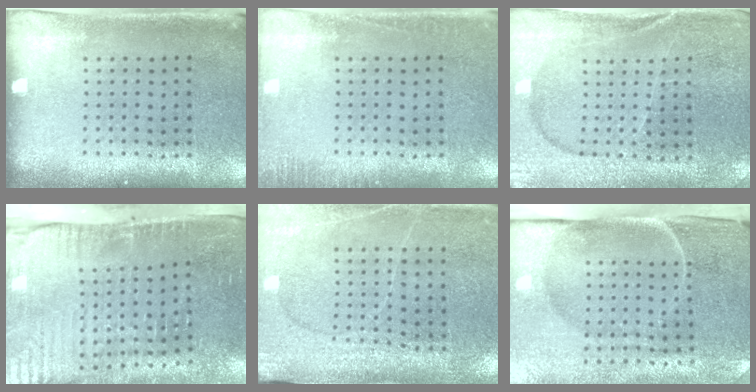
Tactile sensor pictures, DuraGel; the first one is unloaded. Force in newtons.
{"total": 1.4, "press": 1.4, "slide": 0.4}
{"total": 1.8, "press": 1.8, "slide": 0.2}
{"total": 4.8, "press": 4.1, "slide": 2.4}
{"total": 3.0, "press": 3.0, "slide": 0.1}
{"total": 4.9, "press": 4.0, "slide": 3.0}